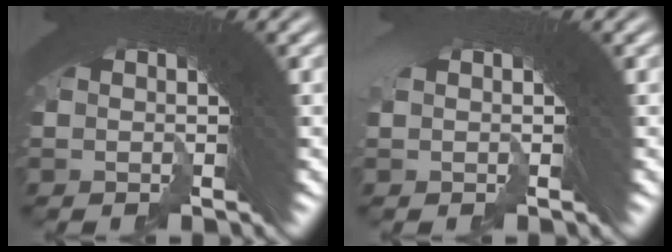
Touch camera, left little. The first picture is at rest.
{"total": 3.2, "force": [0.1, -2.2, -2.3], "torque": [0.034, 0.000, 0.005]}